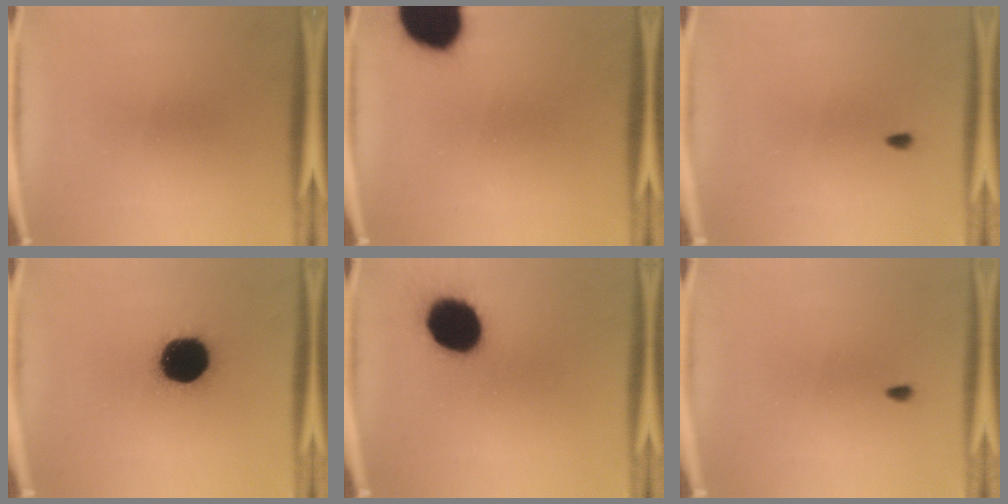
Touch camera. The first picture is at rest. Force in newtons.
{"total": 20.1}
{"total": 0.6}
{"total": 19.4}
{"total": 17.7}
{"total": 0.6}